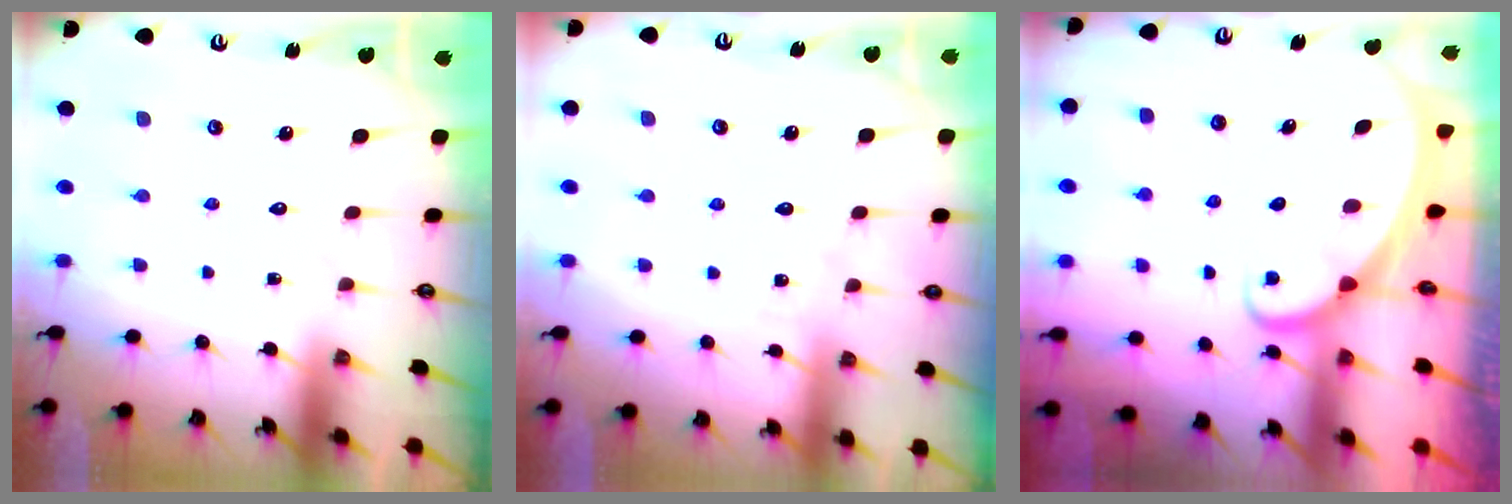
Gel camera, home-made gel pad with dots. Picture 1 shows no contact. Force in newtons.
{"total": 2.6, "press": 2.6, "slide": 0.3}
{"total": 1.7, "press": 1.7, "slide": 0.1}